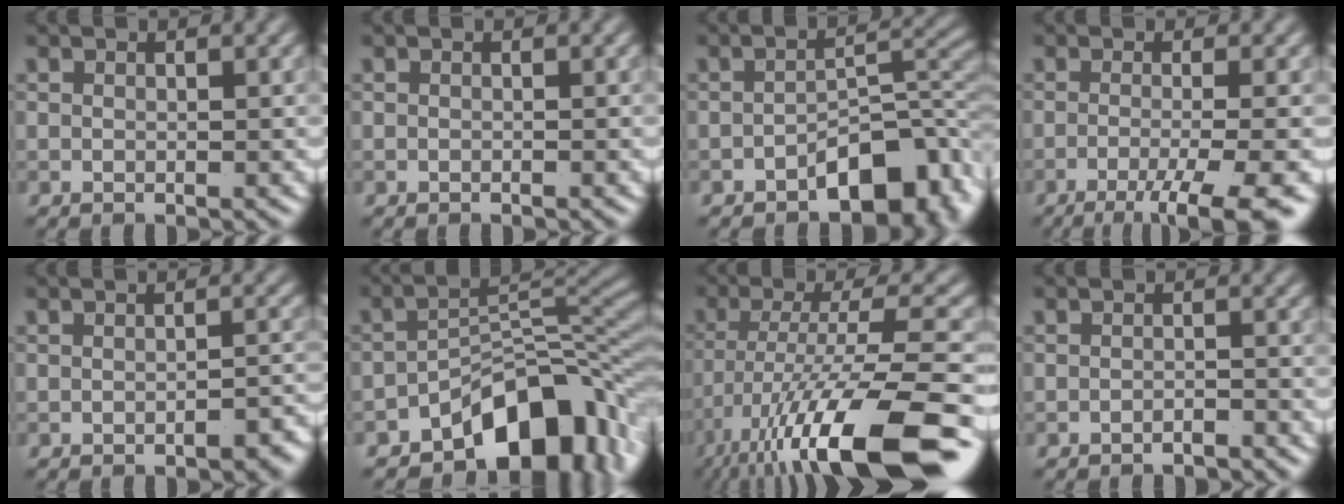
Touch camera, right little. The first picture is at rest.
{"total": 0.0}
{"total": 6.0, "force": [-3.2, 2.8, 4.3], "torque": [-0.050, 0.012, -0.054]}
{"total": 6.6, "force": [-3.2, 1.4, 5.6], "torque": [-0.074, -0.010, -0.053]}
{"total": 2.0, "force": [-1.2, 0.7, 1.4], "torque": [-0.016, 0.006, -0.015]}
{"total": 9.6, "force": [-5.8, 4.6, 6.1], "torque": [-0.067, 0.005, -0.099]}
{"total": 16.2, "force": [-9.2, 4.1, 12.7], "torque": [-0.236, -0.004, -0.153]}
{"total": 1.4, "force": [-1.3, 0.2, 0.4], "torque": [-0.002, 0.003, -0.024]}